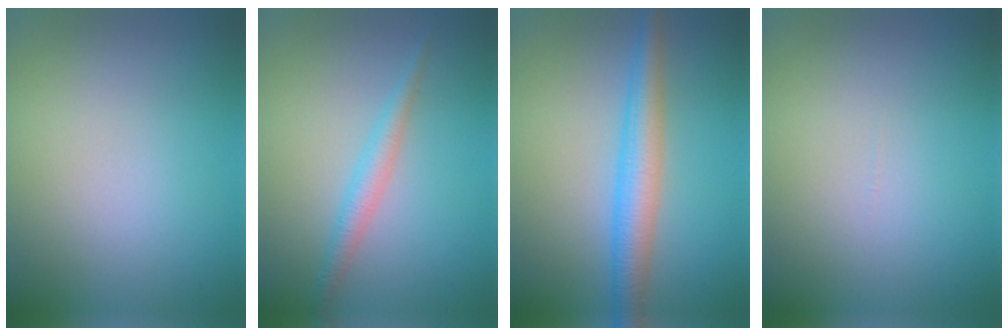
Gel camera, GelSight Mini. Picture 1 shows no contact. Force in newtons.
{"total": 2.0, "press": 2.0, "slide": 0.0}
{"total": 4.5, "press": 4.5, "slide": 0.0}
{"total": 0.0}